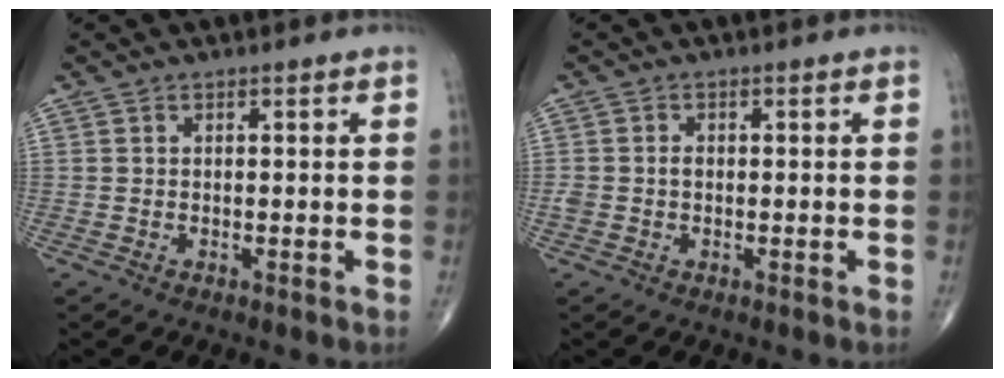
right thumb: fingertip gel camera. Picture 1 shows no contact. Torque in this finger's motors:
{"motor_torque": [0.35, 0.15, 0.38, -0.05, -0.04]}